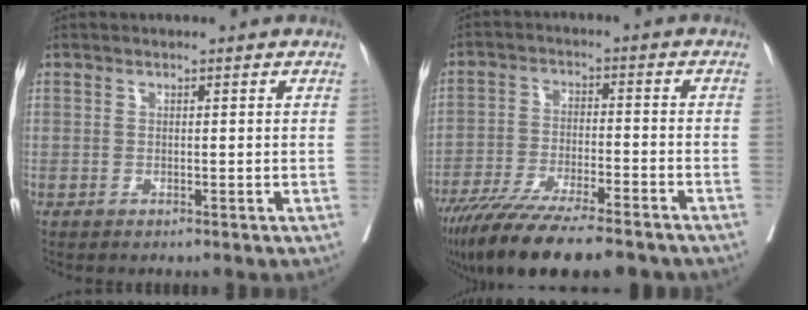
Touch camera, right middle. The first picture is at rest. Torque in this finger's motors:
{"motor_torque": [1.09, -1.04, 0.35, 0.09]}